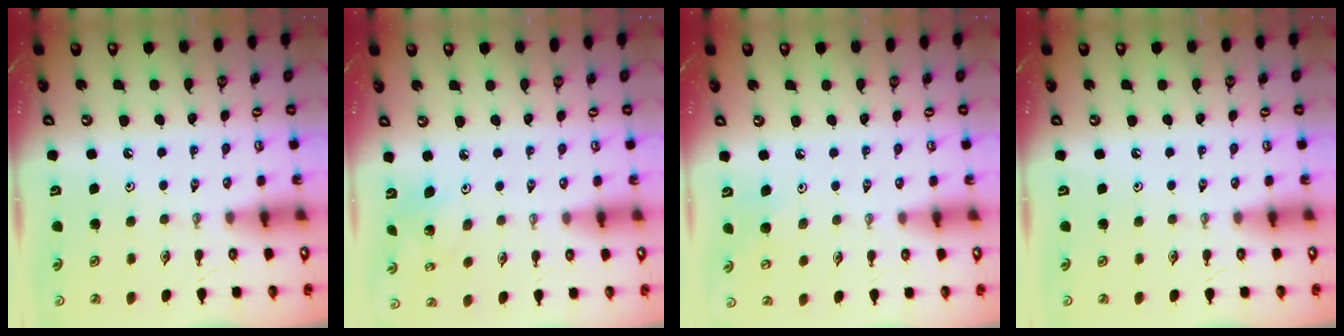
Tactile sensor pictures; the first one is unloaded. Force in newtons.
{"total": 2.9, "press": 2.9, "slide": 0.3}
{"total": 6.7, "press": 6.4, "slide": 1.9}
{"total": 0.0}